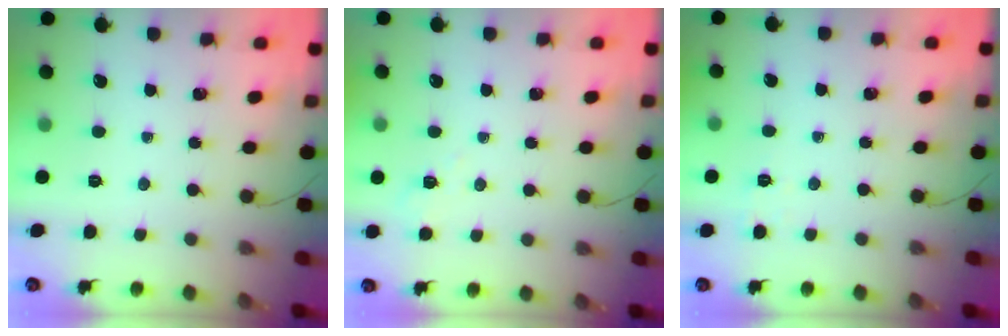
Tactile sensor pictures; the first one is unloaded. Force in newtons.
{"total": 4.1, "press": 3.8, "slide": 1.4}
{"total": 2.0, "press": 1.0, "slide": 1.7}